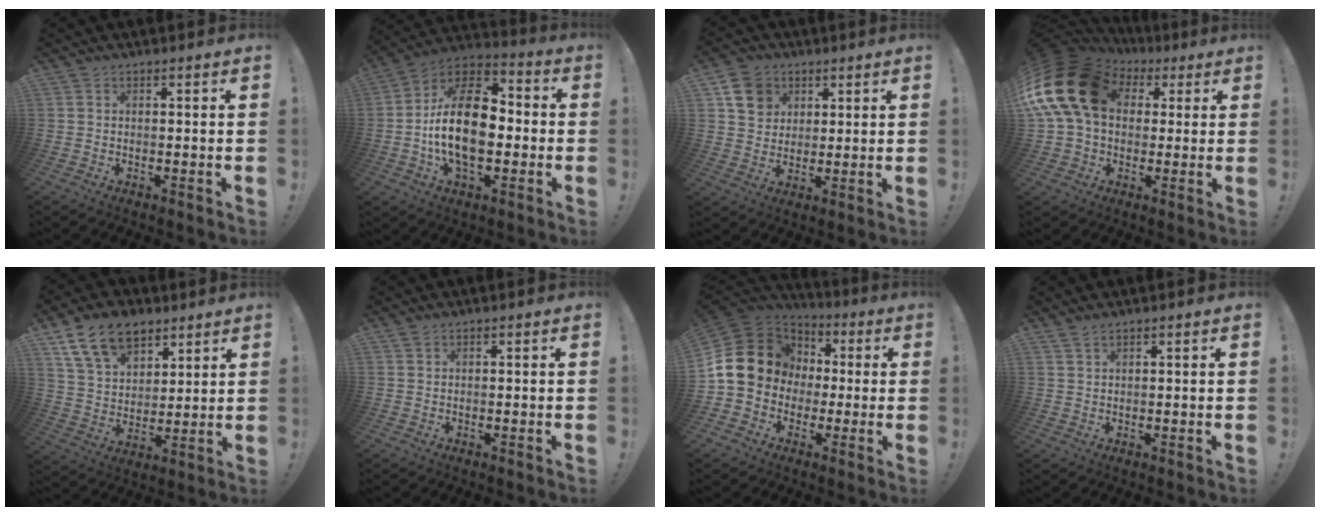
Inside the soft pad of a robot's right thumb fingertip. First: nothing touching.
{"total": 21.6, "force": [-2.4, 12.2, 17.7], "torque": [-0.328, 0.018, -0.042]}
{"total": 10.7, "force": [5.1, 8.6, 3.7], "torque": [-0.043, -0.021, 0.102]}
{"total": 21.7, "force": [5.5, 15.6, 14.1], "torque": [-0.259, -0.013, 0.109]}
{"total": 14.8, "force": [9.0, 9.5, 7.0], "torque": [-0.114, -0.048, 0.170]}
{"total": 0.5, "force": [0.4, 0.2, 0.2], "torque": [-0.011, 0.003, 0.010]}
{"total": 17.3, "force": [2.2, 15.1, 8.3], "torque": [-0.137, 0.002, 0.065]}
{"total": 1.8, "force": [1.6, 0.5, 0.6], "torque": [-0.006, -0.010, 0.029]}